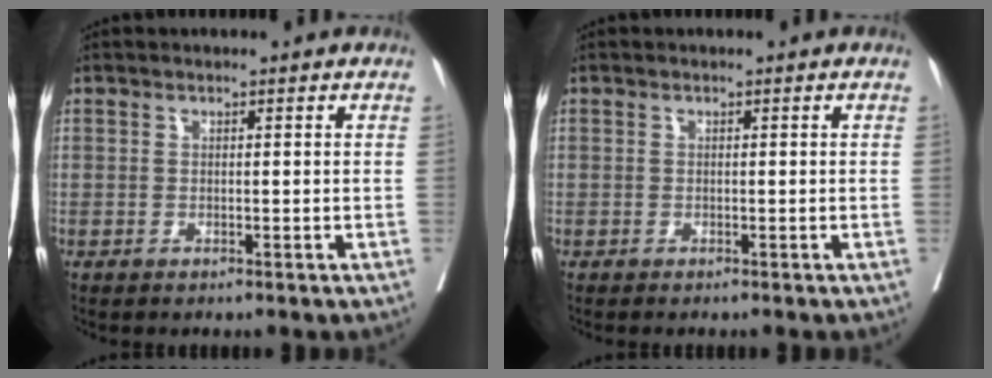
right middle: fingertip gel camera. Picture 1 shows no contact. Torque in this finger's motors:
{"motor_torque": [0.81, -1.17, 0.06, 0.01]}